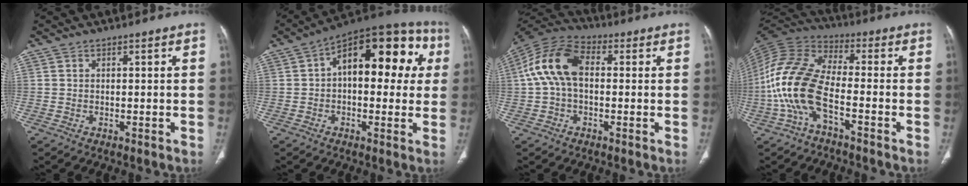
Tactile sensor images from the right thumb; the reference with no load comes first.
{"total": 20.2, "force": [3.9, 10.6, 16.7], "torque": [-0.179, 0.036, 0.041]}
{"total": 12.3, "force": [1.0, 7.7, 9.6], "torque": [-0.191, 0.035, 0.007]}
{"total": 14.7, "force": [-4.7, 6.7, 12.2], "torque": [-0.271, 0.041, -0.098]}